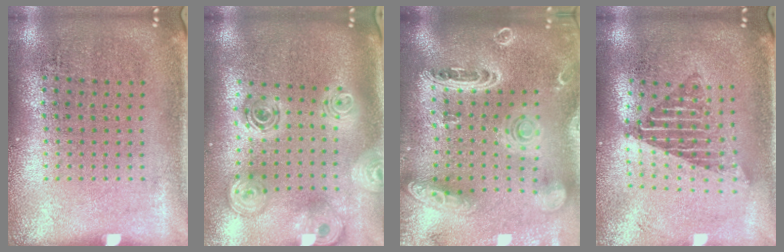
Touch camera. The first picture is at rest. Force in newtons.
{"total": 2.6, "press": 1.9, "slide": 1.8}
{"total": 3.0, "press": 2.5, "slide": 1.6}
{"total": 1.6, "press": 1.4, "slide": 0.9}